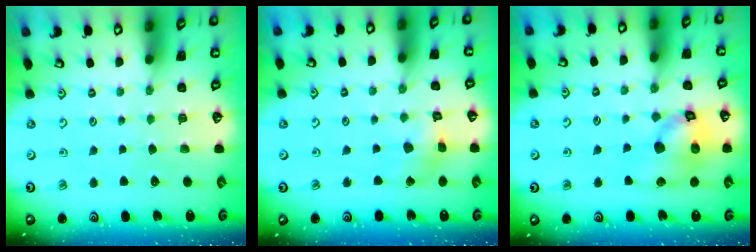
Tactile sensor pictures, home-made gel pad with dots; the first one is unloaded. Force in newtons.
{"total": 5.4, "press": 5.4, "slide": 0.5}
{"total": 14.6, "press": 14.5, "slide": 2.1}